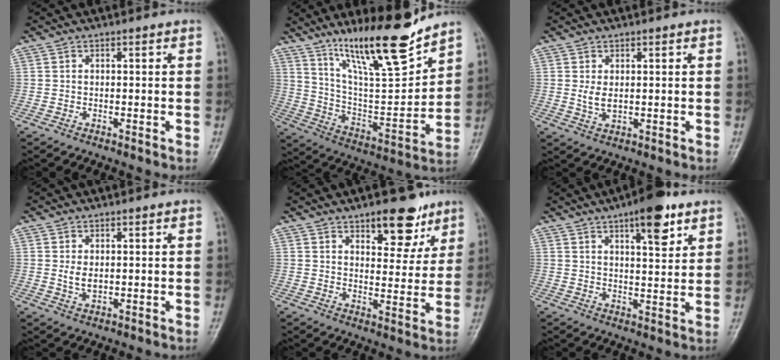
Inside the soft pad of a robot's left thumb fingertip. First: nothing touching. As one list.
[{"total": 19.3, "force": [14.3, 3.5, 12.4], "torque": [-0.173, -0.088, 0.255]}, {"total": 3.0, "force": [0.8, 1.6, 2.5], "torque": [-0.043, -0.010, 0.020]}, {"total": 2.9, "force": [0.7, 1.6, 2.3], "torque": [-0.037, -0.010, 0.018]}, {"total": 10.7, "force": [6.8, 4.9, 6.7], "torque": [-0.056, -0.038, 0.098]}, {"total": 9.6, "force": [5.6, 3.2, 7.2], "torque": [-0.087, -0.027, 0.080]}]